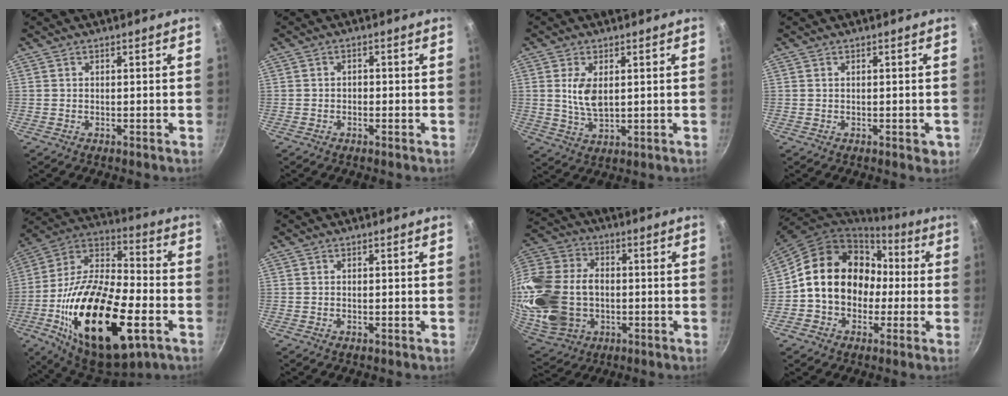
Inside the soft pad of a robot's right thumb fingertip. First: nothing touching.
{"total": 1.2, "force": [-0.5, 1.0, 0.5], "torque": [-0.006, 0.005, -0.010]}
{"total": 6.1, "force": [1.2, 3.2, 5.0], "torque": [-0.095, -0.014, 0.026]}
{"total": 2.1, "force": [-0.5, 1.0, 1.8], "torque": [-0.016, -0.003, -0.006]}
{"total": 32.7, "force": [-10.0, 15.4, 27.0], "torque": [-0.470, 0.024, -0.172]}
{"total": 0.0}
{"total": 23.9, "force": [-2.1, 17.8, 15.7], "torque": [-0.331, 0.025, -0.027]}
{"total": 17.7, "force": [0.1, 14.6, 9.9], "torque": [-0.132, 0.054, -0.001]}